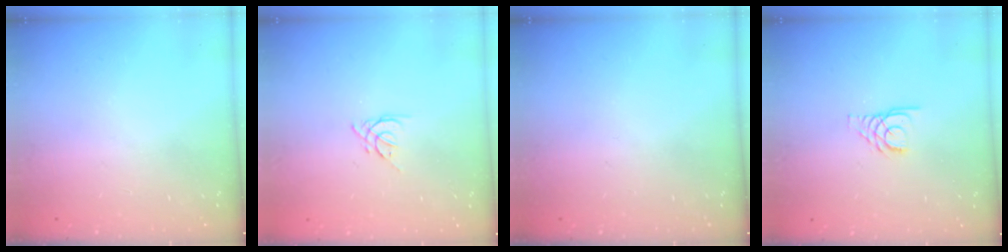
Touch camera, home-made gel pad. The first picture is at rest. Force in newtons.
{"total": 3.4, "press": 3.3, "slide": 0.7}
{"total": 0.0}
{"total": 3.3, "press": 3.3, "slide": 0.3}